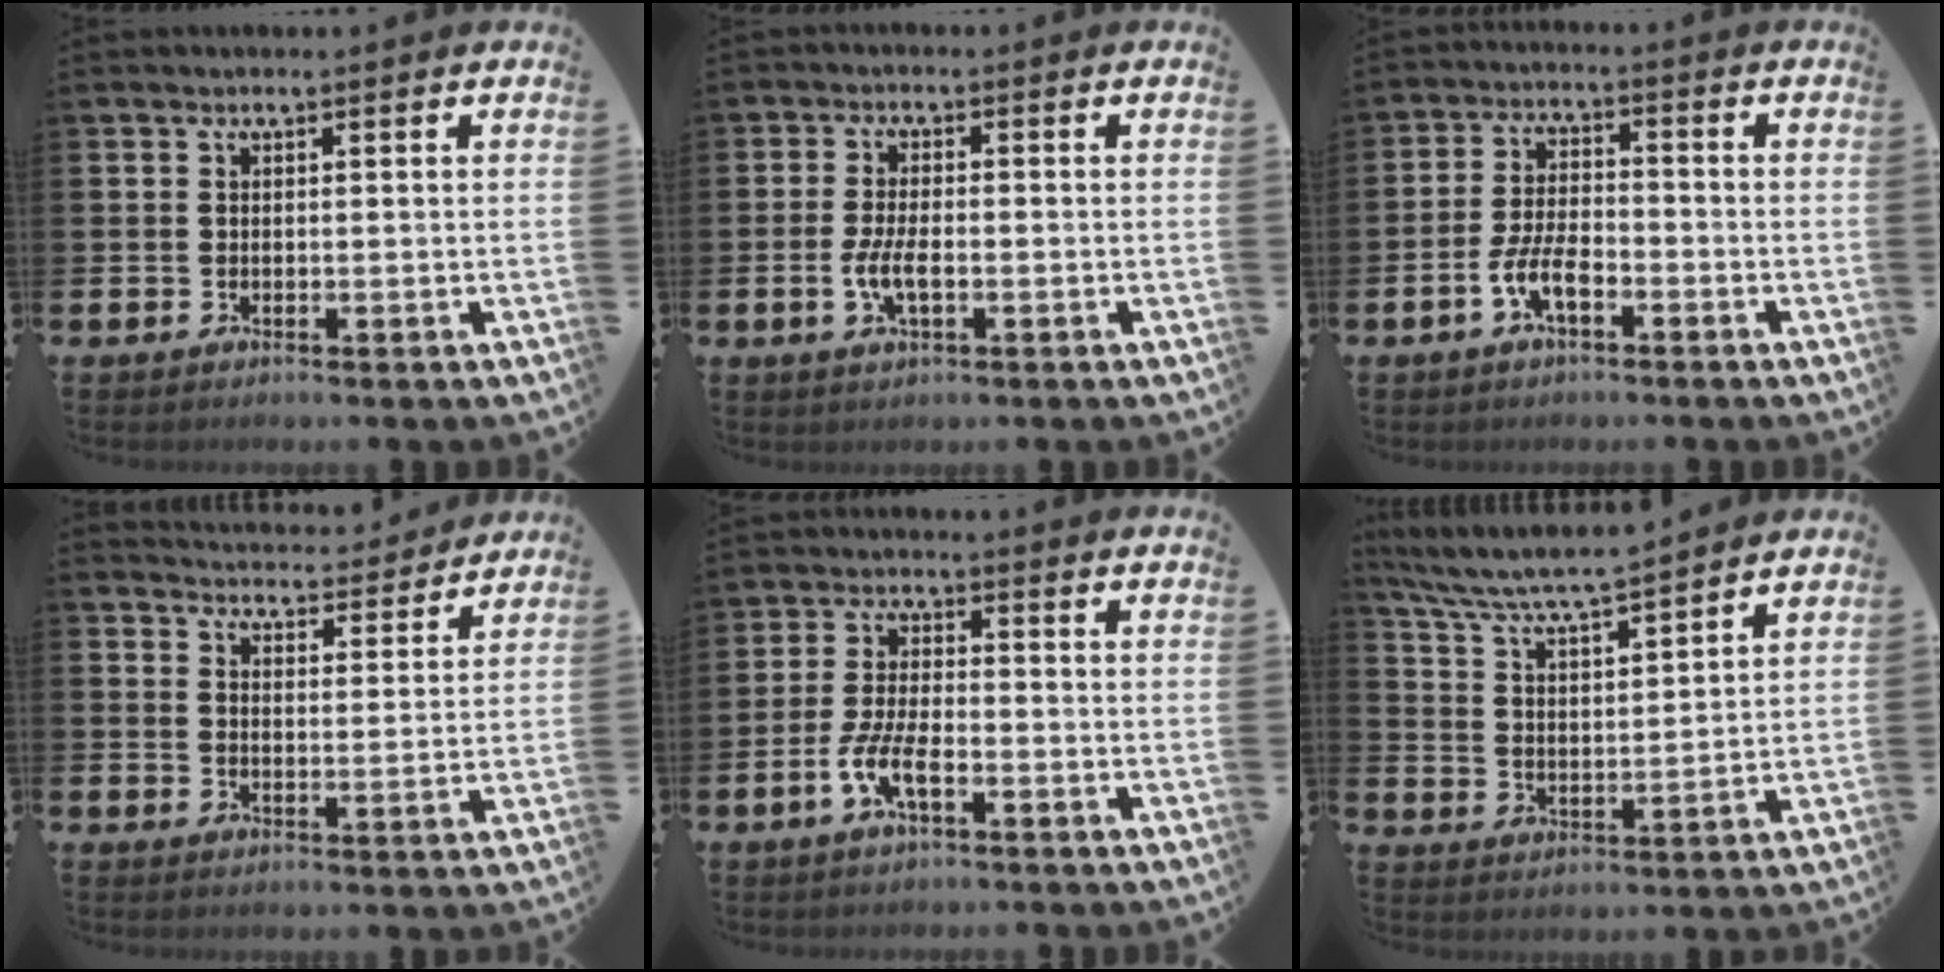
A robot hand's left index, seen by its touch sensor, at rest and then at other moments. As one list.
[{"total": 4.0, "force": [-0.9, 1.6, 3.6], "torque": [-0.059, -0.002, -0.019]}, {"total": 5.1, "force": [-2.4, 2.1, 3.9], "torque": [-0.085, 0.006, -0.051]}, {"total": 4.4, "force": [4.4, 0.5, -0.1], "torque": [-0.006, -0.040, 0.075]}, {"total": 5.2, "force": [-2.4, 1.7, 4.3], "torque": [-0.089, -0.001, -0.047]}, {"total": 6.3, "force": [6.0, 0.4, 1.9], "torque": [-0.061, -0.045, 0.100]}]